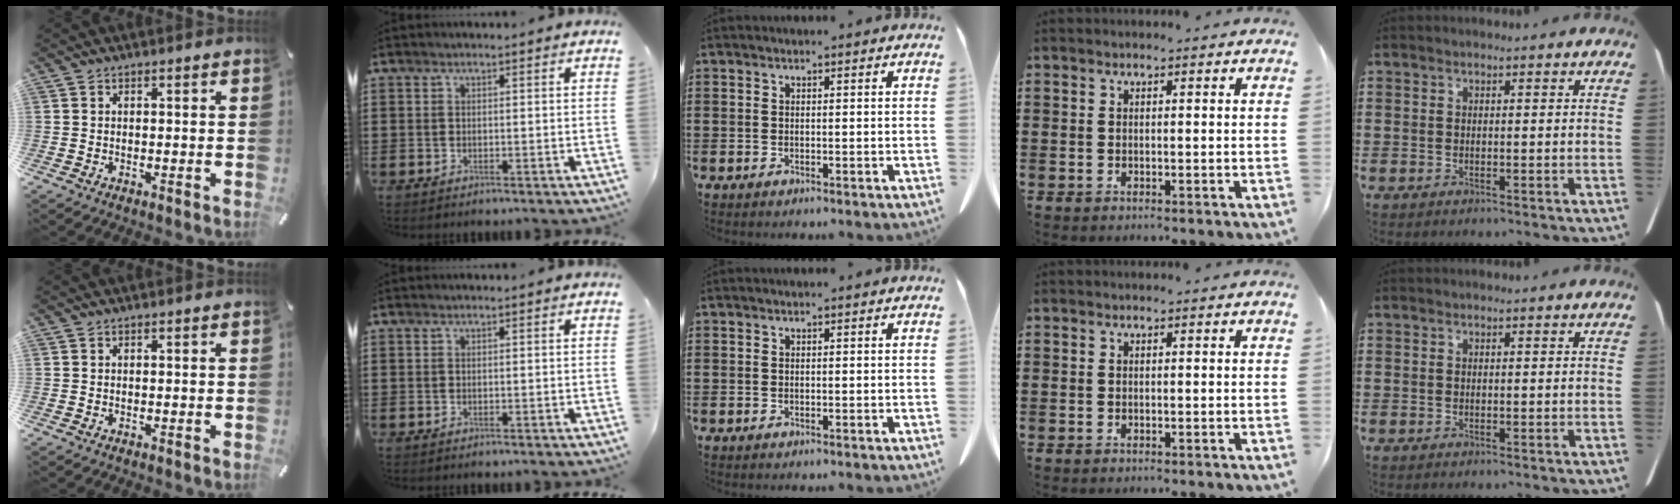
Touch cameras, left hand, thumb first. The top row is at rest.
{}